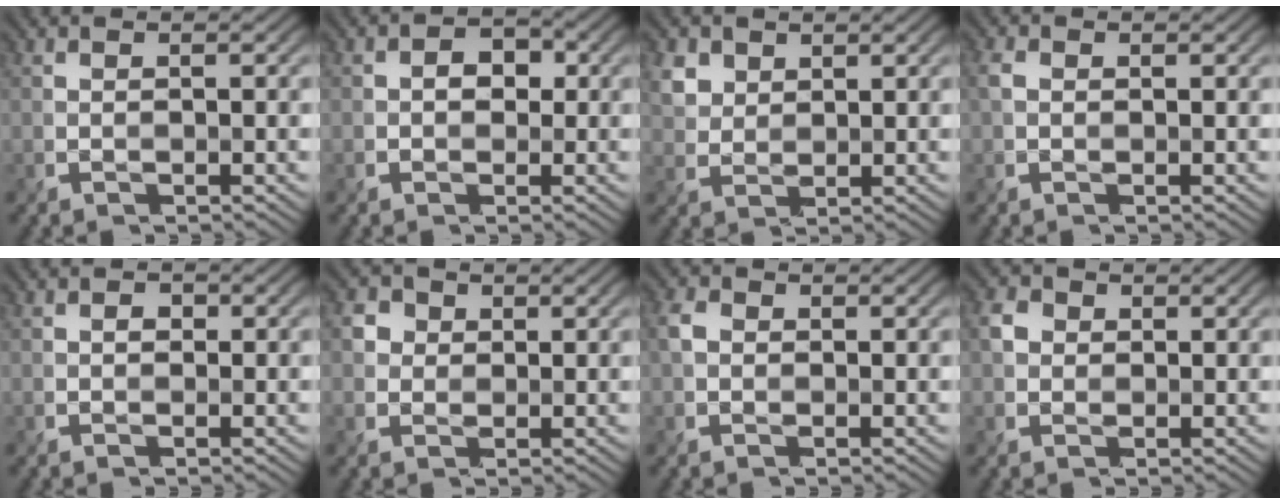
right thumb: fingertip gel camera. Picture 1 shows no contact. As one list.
[{"total": 2.7, "force": [-0.2, 2.3, 1.4], "torque": [-0.022, 0.001, -0.008]}, {"total": 3.4, "force": [2.0, 2.5, 1.2], "torque": [-0.042, 0.001, 0.047]}, {"total": 1.7, "force": [0.2, 1.3, 1.1], "torque": [-0.031, -0.001, 0.003]}, {"total": 1.0, "force": [-0.1, 0.9, 0.3], "torque": [-0.004, -0.001, -0.002]}, {"total": 2.6, "force": [0.6, 2.4, 0.6], "torque": [-0.022, -0.001, 0.010]}, {"total": 2.3, "force": [0.1, 2.0, 1.2], "torque": [-0.034, 0.001, -0.001]}, {"total": 2.3, "force": [0.4, 2.1, 0.8], "torque": [-0.024, 0.001, 0.005]}]